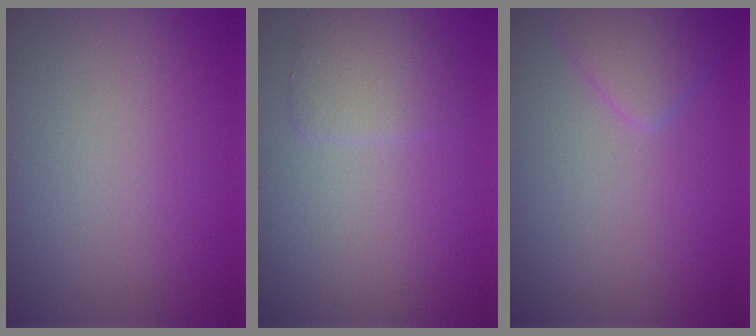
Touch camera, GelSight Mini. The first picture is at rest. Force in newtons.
{"total": 2.3, "press": 2.3, "slide": 0.3}
{"total": 2.4, "press": 2.4, "slide": 0.1}